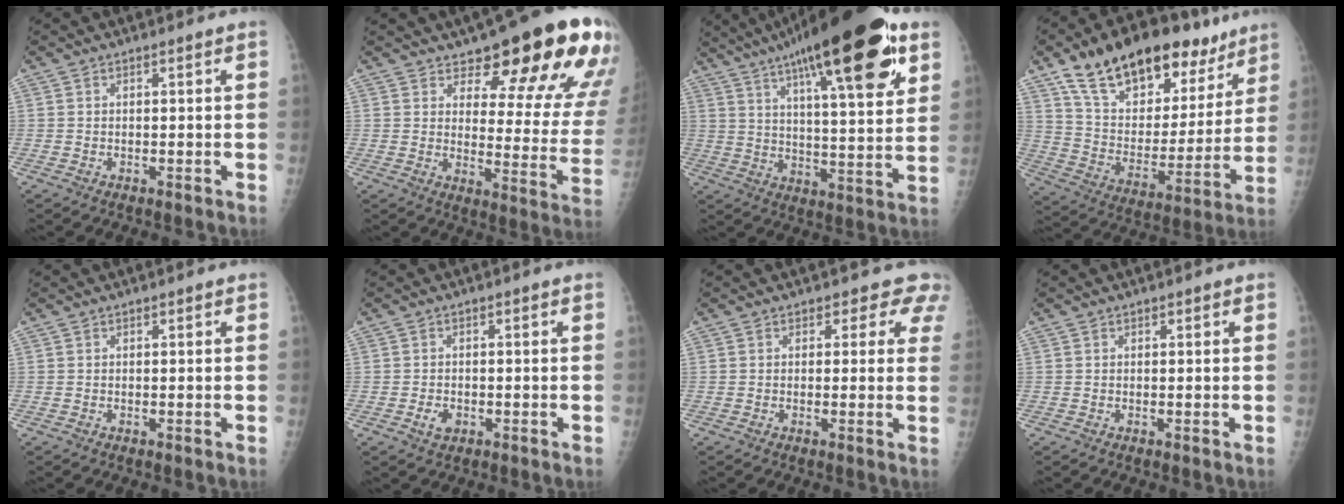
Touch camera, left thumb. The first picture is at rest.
{"total": 20.2, "force": [13.6, 6.6, 13.3], "torque": [-0.125, -0.083, 0.170]}
{"total": 27.2, "force": [14.8, 7.2, 21.7], "torque": [-0.320, -0.022, 0.223]}
{"total": 27.1, "force": [17.7, 13.5, 15.4], "torque": [-0.208, -0.042, 0.290]}
{"total": 0.0}
{"total": 2.7, "force": [-1.1, 1.9, 1.5], "torque": [-0.021, 0.002, -0.016]}
{"total": 4.3, "force": [3.4, 2.7, 0.4], "torque": [0.032, -0.015, 0.013]}
{"total": 0.0}